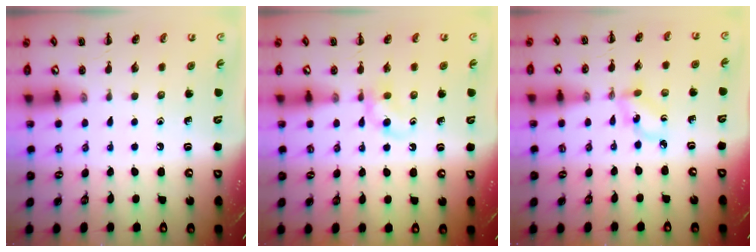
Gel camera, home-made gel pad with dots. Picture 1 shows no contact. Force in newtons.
{"total": 2.5, "press": 2.3, "slide": 1.0}
{"total": 2.3, "press": 2.2, "slide": 0.5}